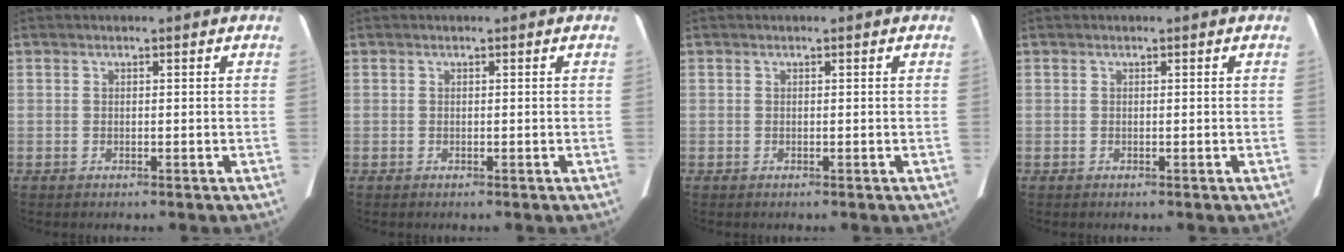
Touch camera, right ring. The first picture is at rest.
{"total": 0.0}
{"total": 0.0}
{"total": 0.0}